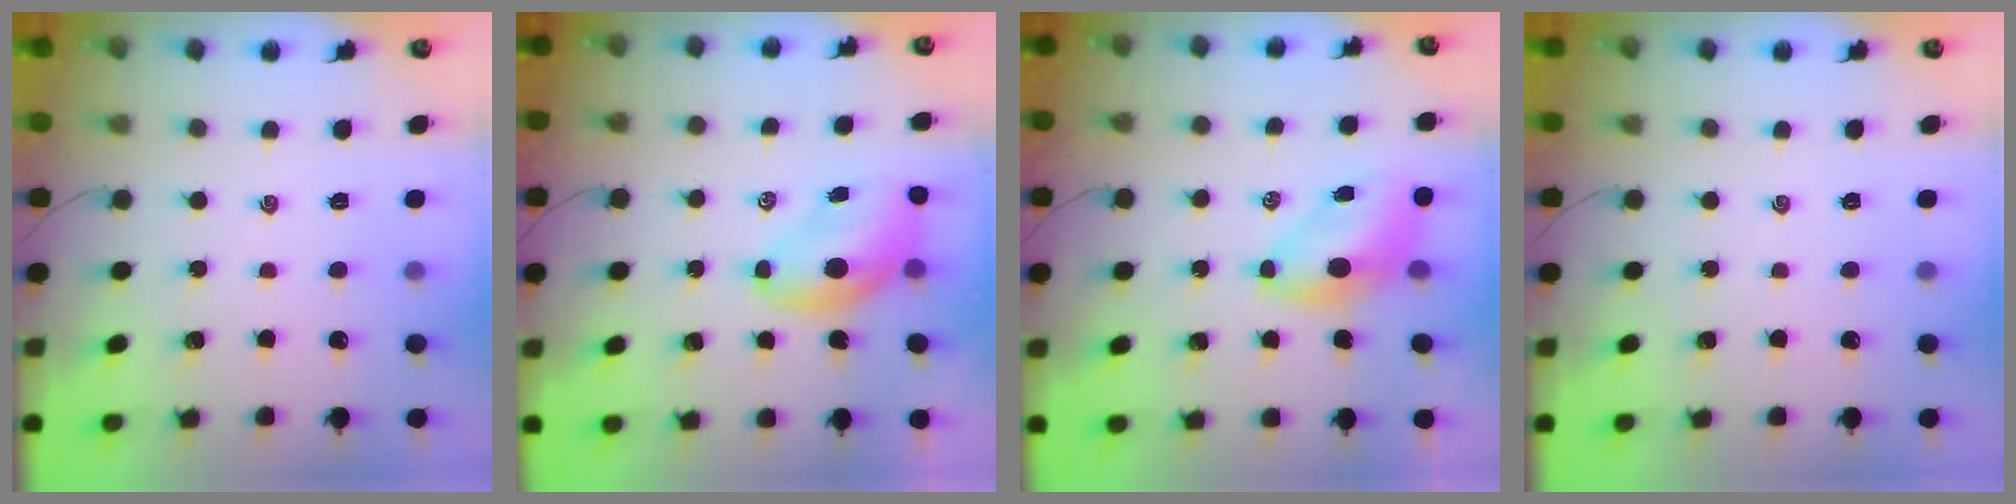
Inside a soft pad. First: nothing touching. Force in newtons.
{"total": 7.7, "press": 7.3, "slide": 2.2}
{"total": 6.7, "press": 6.6, "slide": 1.3}
{"total": 0.0}